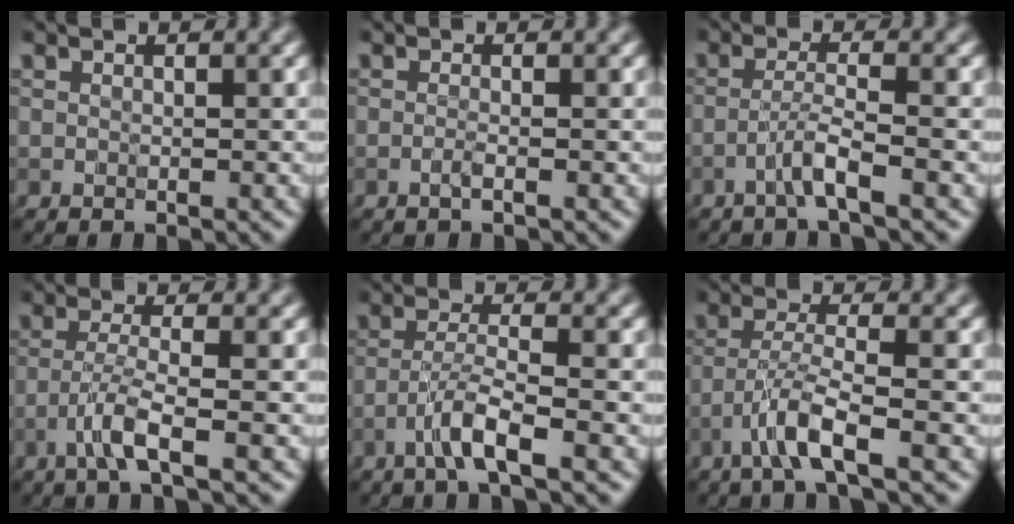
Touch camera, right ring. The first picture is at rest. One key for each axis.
{"total": 0.7, "fx": -0.3, "fy": 0.0, "fz": 0.6, "tx": -0.007, "ty": -0.001, "tz": -0.010}
{"total": 2.4, "fx": -1.4, "fy": -0.2, "fz": 2.0, "tx": -0.034, "ty": 0.012, "tz": -0.036}
{"total": 2.8, "fx": -1.5, "fy": 0.0, "fz": 2.3, "tx": -0.044, "ty": 0.009, "tz": -0.042}
{"total": 3.2, "fx": -1.9, "fy": 0.0, "fz": 2.6, "tx": -0.047, "ty": 0.012, "tz": -0.046}
{"total": 3.6, "fx": -2.1, "fy": 0.1, "fz": 2.9, "tx": -0.054, "ty": 0.010, "tz": -0.054}